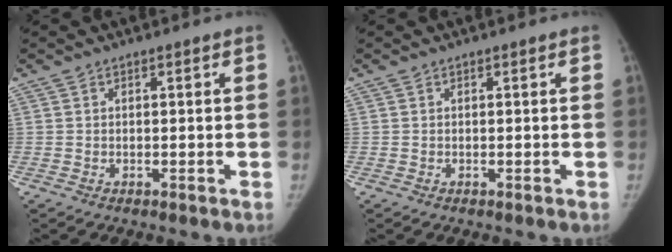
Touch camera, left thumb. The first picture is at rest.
{"total": 0.0}